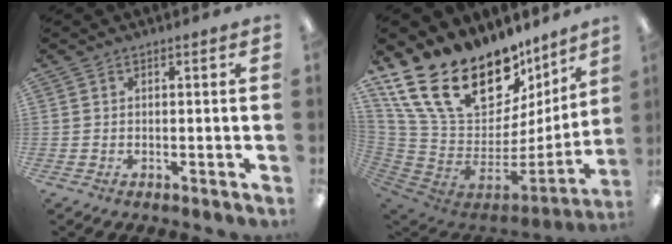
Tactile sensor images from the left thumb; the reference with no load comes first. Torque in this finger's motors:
{"motor_torque": [2.84, 2.17, 1.35, -1.42, 0.60]}